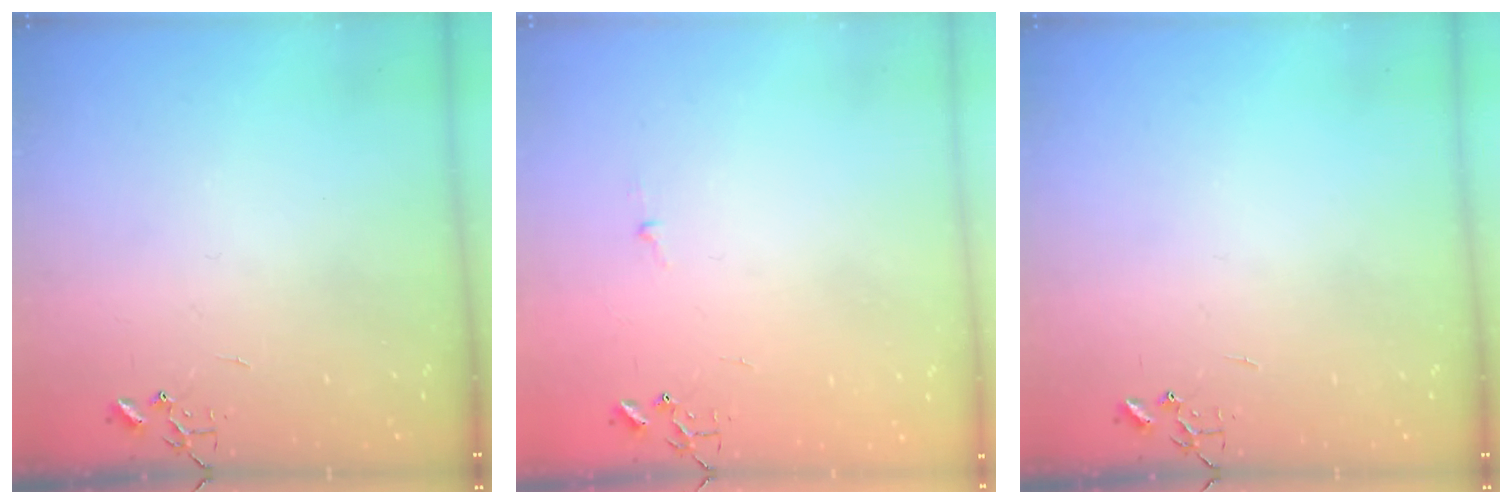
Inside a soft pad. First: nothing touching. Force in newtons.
{"total": 2.7, "press": 2.7, "slide": 0.3}
{"total": 0.0}